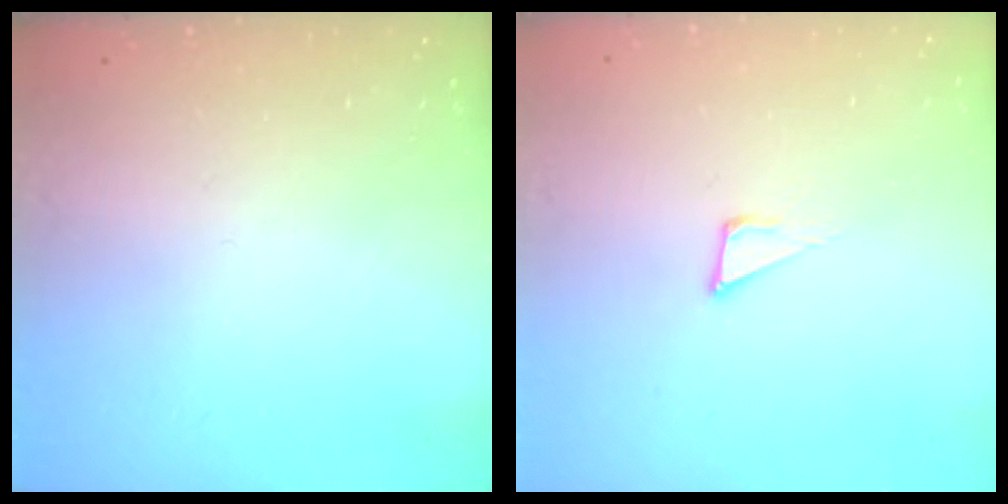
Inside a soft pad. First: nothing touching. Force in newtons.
{"total": 4.3, "press": 4.3, "slide": 0.1}